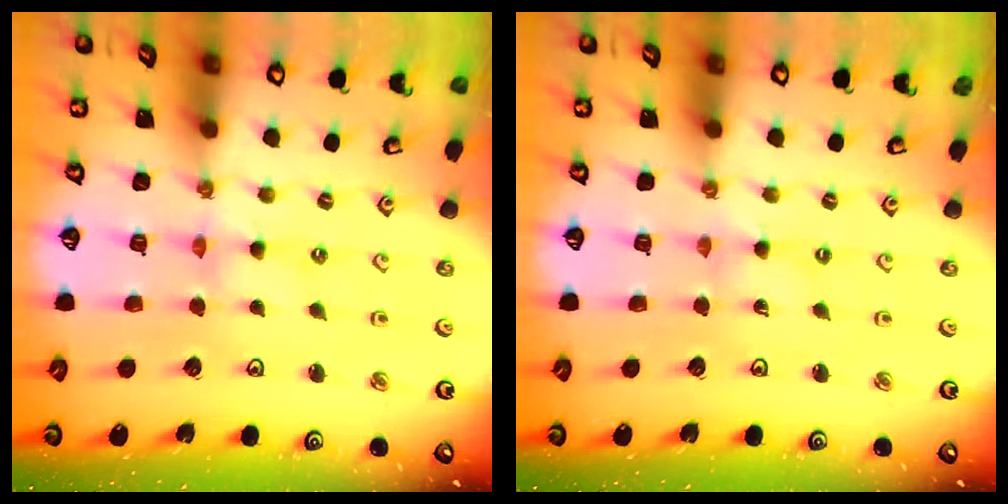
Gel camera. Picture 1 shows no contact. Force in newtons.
{"total": 0.0}